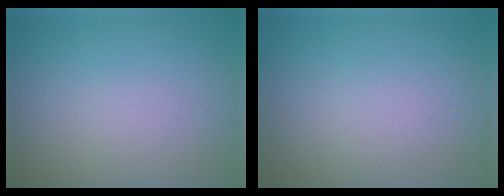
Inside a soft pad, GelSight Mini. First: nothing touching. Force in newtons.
{"total": 1.2, "press": 1.2, "slide": 0.1}